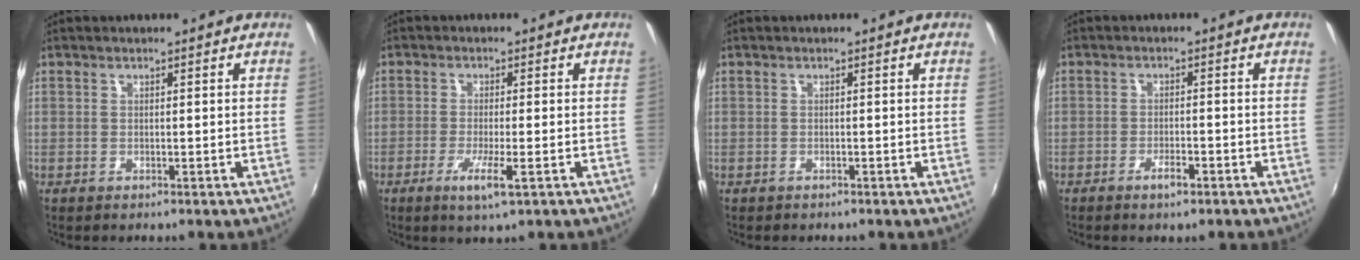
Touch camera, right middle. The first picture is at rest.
{"total": 4.9, "force": [-2.3, 0.2, 4.3], "torque": [-0.090, -0.013, -0.044]}
{"total": 0.7, "force": [-0.6, 0.3, 0.1], "torque": [-0.005, 0.000, -0.008]}
{"total": 2.9, "force": [-2.0, 0.8, 2.0], "torque": [-0.044, -0.002, -0.035]}